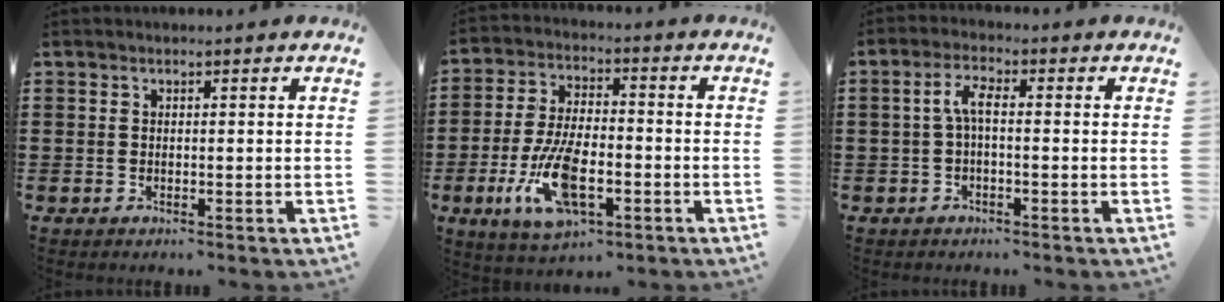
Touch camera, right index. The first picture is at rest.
{"total": 11.4, "force": [-4.1, 4.7, 9.6], "torque": [-0.220, -0.013, -0.076]}
{"total": 3.6, "force": [-0.3, 1.1, 3.4], "torque": [-0.081, 0.002, -0.014]}